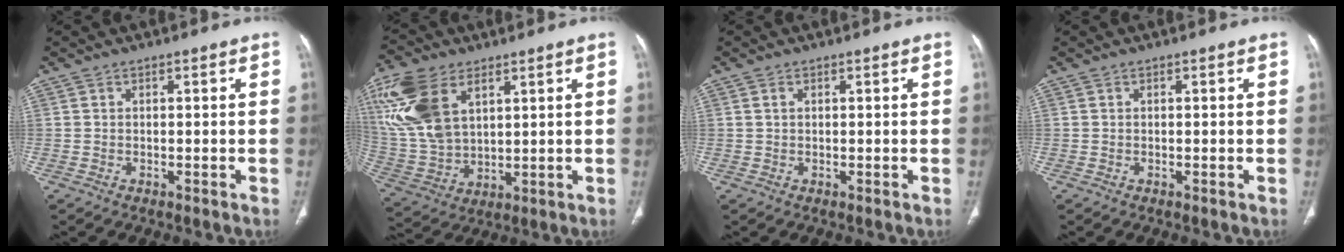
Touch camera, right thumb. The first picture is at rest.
{"total": 17.3, "force": [7.2, 10.2, 12.0], "torque": [-0.254, -0.016, 0.153]}
{"total": 0.8, "force": [0.3, 0.5, 0.5], "torque": [-0.012, 0.002, 0.007]}
{"total": 0.0}